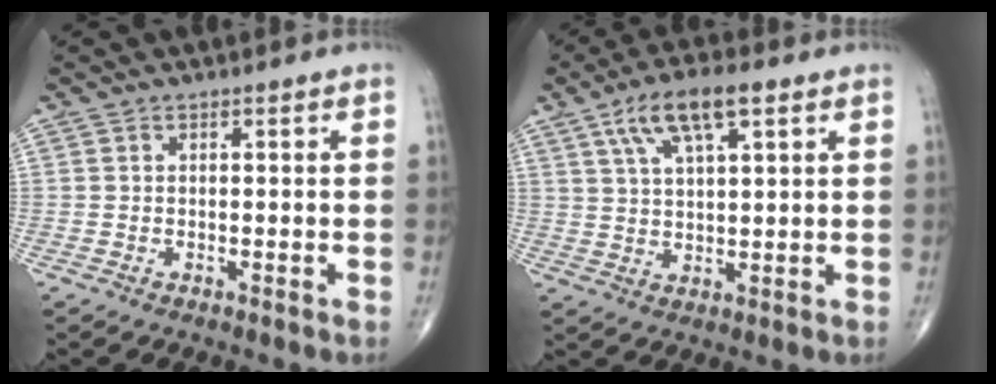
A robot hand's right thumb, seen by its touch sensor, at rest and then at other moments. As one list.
[{"total": 9.9, "force": [4.9, 3.3, 7.9], "torque": [-0.141, -0.003, 0.091]}]